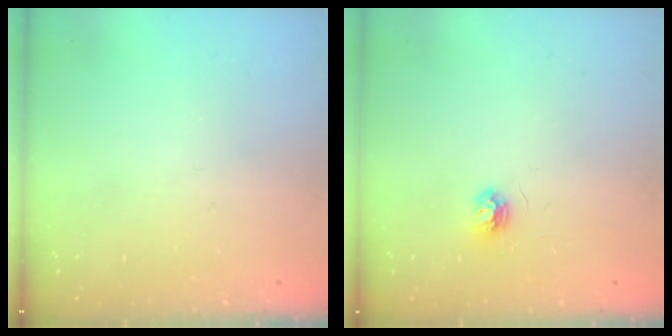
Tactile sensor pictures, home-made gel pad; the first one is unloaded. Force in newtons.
{"total": 3.7, "press": 3.7, "slide": 0.5}